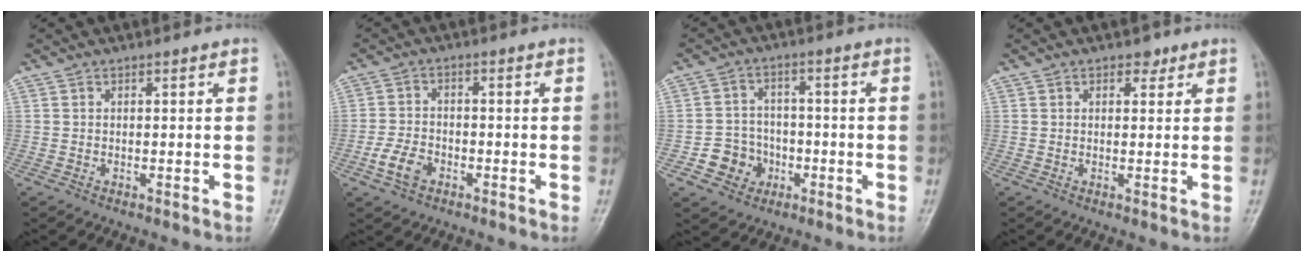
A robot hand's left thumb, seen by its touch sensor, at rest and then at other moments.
{"total": 5.1, "force": [-2.4, 3.4, 3.0], "torque": [-0.055, 0.014, -0.047]}
{"total": 7.0, "force": [-2.6, 6.3, 1.6], "torque": [0.005, 0.020, -0.042]}
{"total": 2.1, "force": [1.3, 1.4, 0.9], "torque": [0.002, -0.004, 0.013]}